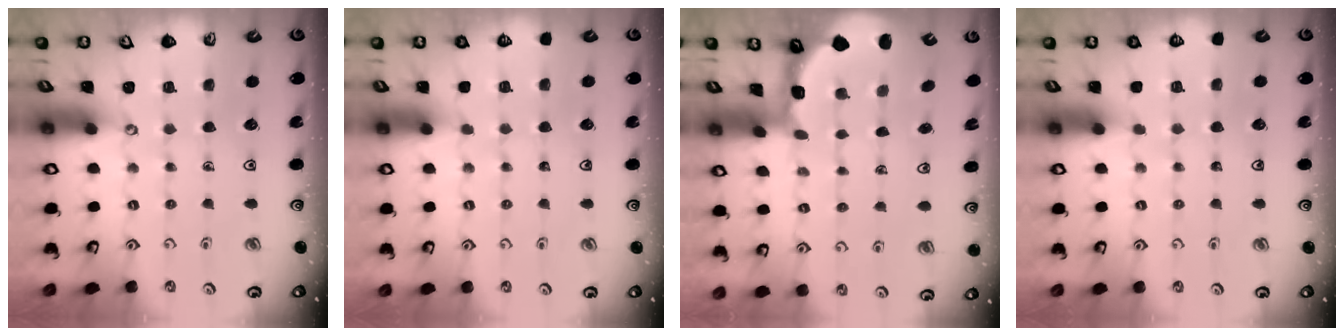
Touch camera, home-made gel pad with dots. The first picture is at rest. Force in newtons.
{"total": 0.0}
{"total": 1.7, "press": 1.6, "slide": 0.5}
{"total": 0.0}